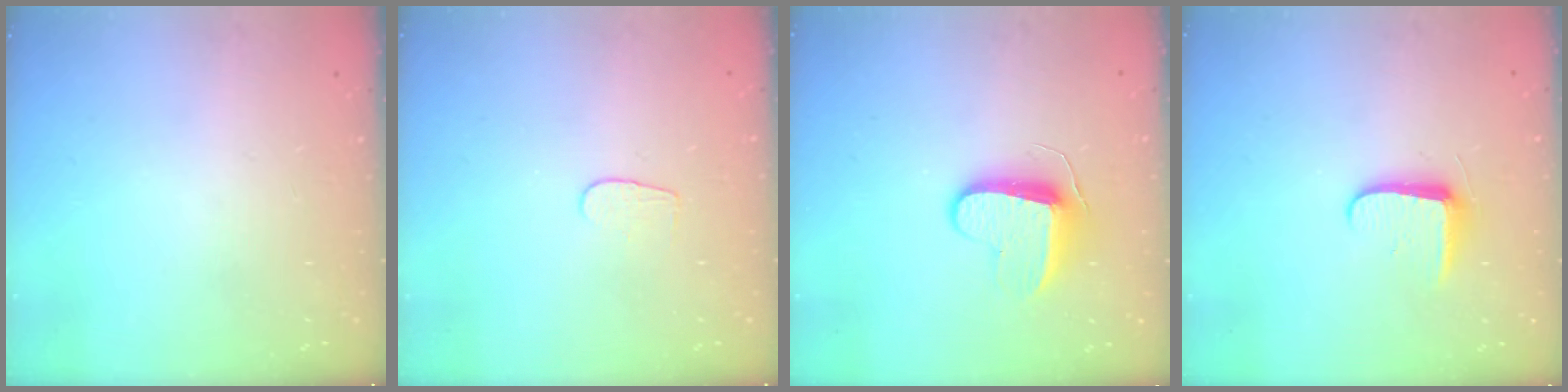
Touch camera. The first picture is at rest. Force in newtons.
{"total": 4.3, "press": 4.3, "slide": 0.5}
{"total": 9.0, "press": 9.0, "slide": 0.4}
{"total": 7.1, "press": 7.0, "slide": 0.9}